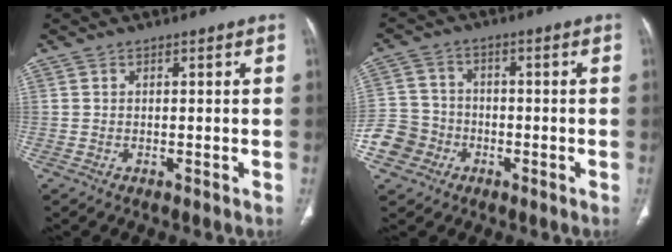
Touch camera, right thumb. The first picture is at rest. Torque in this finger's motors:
{"motor_torque": [2.49, 1.48, -0.01, -1.03, -0.02]}